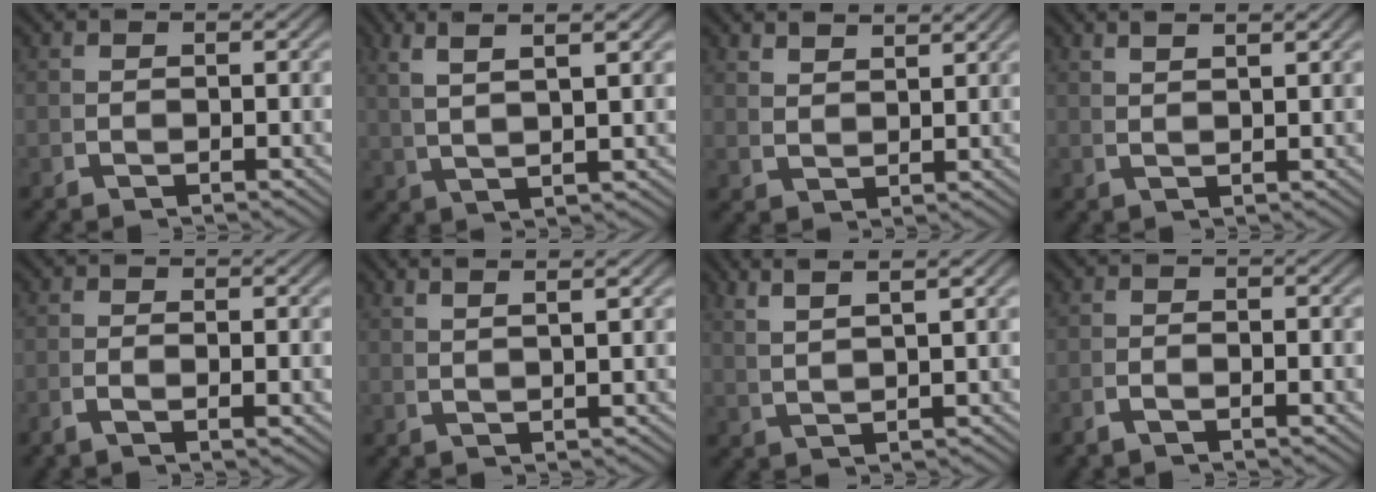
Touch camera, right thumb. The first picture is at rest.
{"total": 6.2, "force": [3.8, 1.4, 4.7], "torque": [-0.069, 0.021, 0.066]}
{"total": 2.9, "force": [2.8, 0.2, 0.5], "torque": [-0.002, 0.003, 0.061]}
{"total": 2.4, "force": [2.1, -0.4, 1.2], "torque": [-0.013, 0.010, 0.041]}
{"total": 1.3, "force": [-0.3, 0.0, 1.3], "torque": [-0.027, -0.002, -0.004]}
{"total": 3.2, "force": [2.6, -0.3, 1.9], "torque": [-0.023, 0.014, 0.048]}
{"total": 4.7, "force": [3.7, 0.4, 2.9], "torque": [-0.039, 0.017, 0.071]}
{"total": 0.9, "force": [-0.7, 0.0, 0.7], "torque": [-0.009, 0.002, -0.015]}